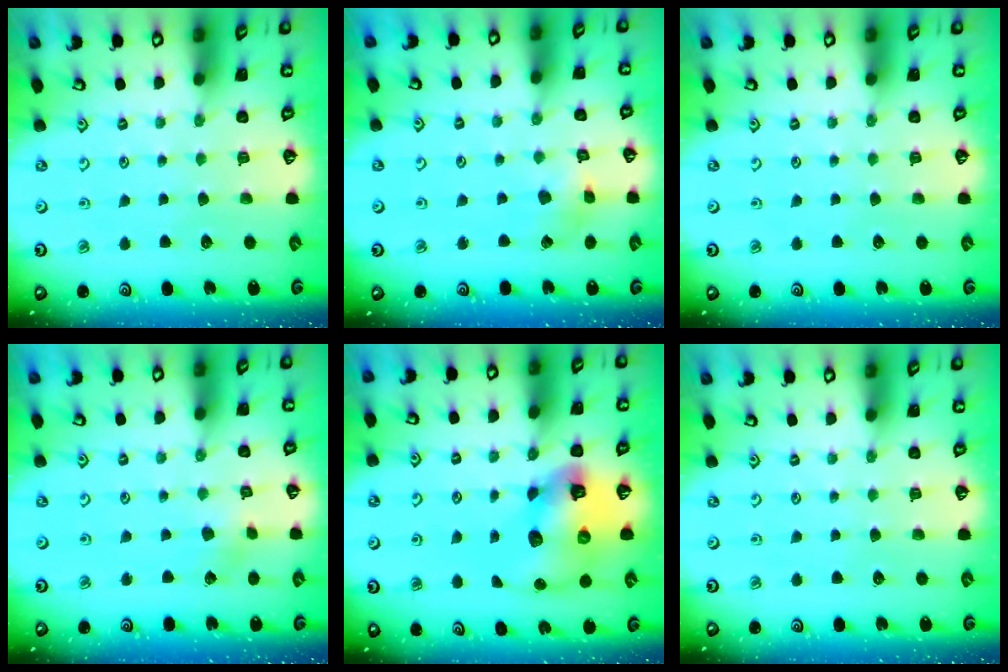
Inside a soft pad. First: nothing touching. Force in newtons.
{"total": 3.6, "press": 3.6, "slide": 0.4}
{"total": 0.0}
{"total": 2.3, "press": 2.2, "slide": 0.3}
{"total": 13.7, "press": 13.6, "slide": 1.7}
{"total": 0.0}